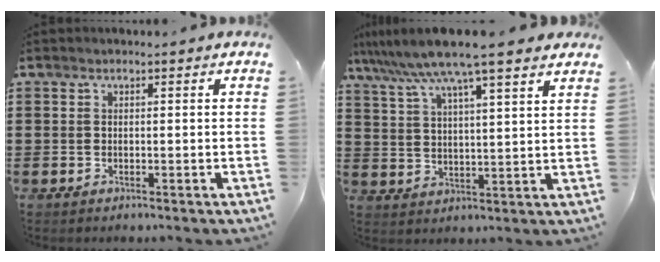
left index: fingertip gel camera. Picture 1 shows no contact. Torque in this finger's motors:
{"motor_torque": [2.14, 0.00, 0.65, 0.21]}